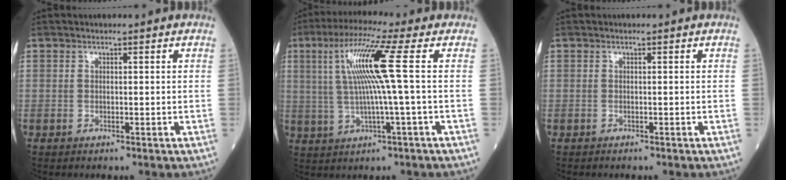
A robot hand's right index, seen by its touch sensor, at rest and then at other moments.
{"total": 11.1, "force": [1.9, -0.8, 10.9], "torque": [-0.216, 0.015, 0.037]}
{"total": 0.7, "force": [-0.4, 0.4, 0.4], "torque": [-0.016, 0.001, -0.004]}